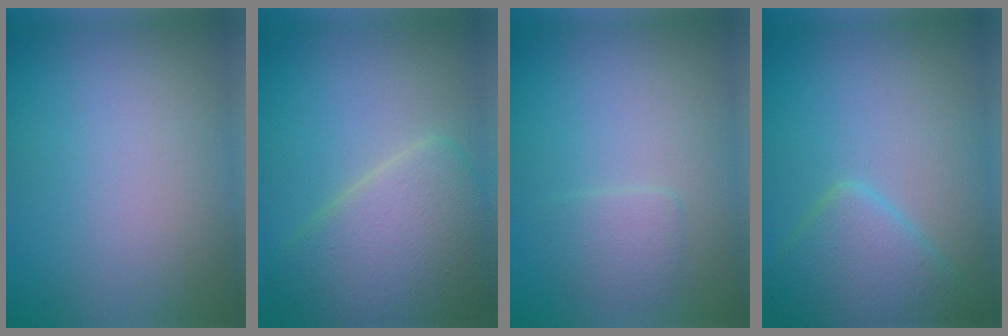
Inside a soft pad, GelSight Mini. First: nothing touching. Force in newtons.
{"total": 6.3, "press": 6.3, "slide": 0.2}
{"total": 1.6, "press": 1.6, "slide": 0.3}
{"total": 4.2, "press": 4.2, "slide": 0.2}